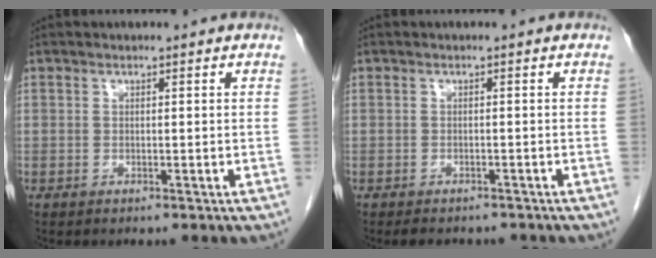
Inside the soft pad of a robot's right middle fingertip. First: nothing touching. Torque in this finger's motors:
{"motor_torque": [-0.17, 0.17, 0.00, 0.00]}